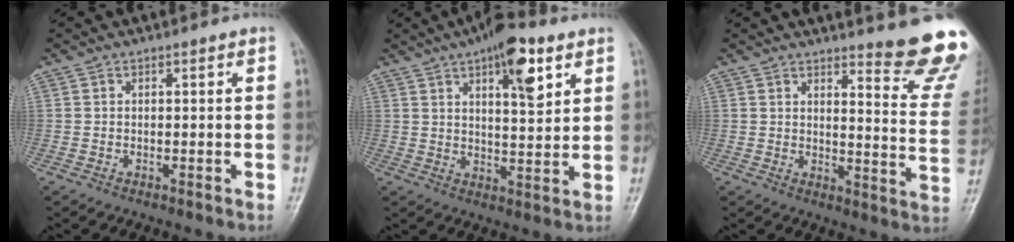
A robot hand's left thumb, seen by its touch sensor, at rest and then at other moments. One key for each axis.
{"total": 11.4, "fx": 5.8, "fy": 4.1, "fz": 8.9, "tx": -0.113, "ty": -0.024, "tz": 0.085}
{"total": 14.8, "fx": 12.5, "fy": 1.9, "fz": 7.7, "tx": -0.064, "ty": -0.131, "tz": 0.136}